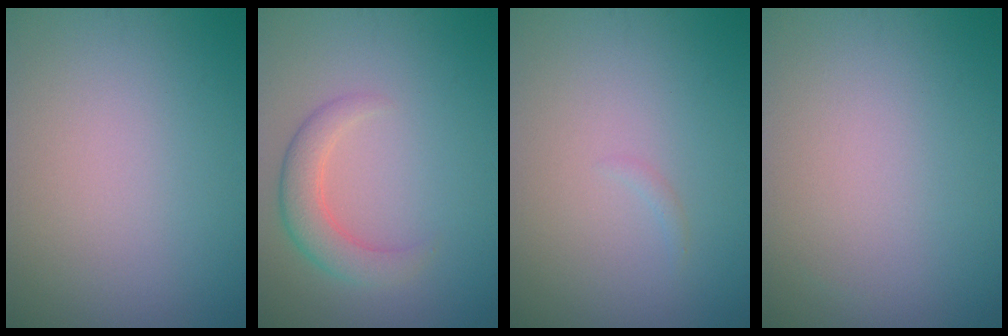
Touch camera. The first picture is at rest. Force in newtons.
{"total": 3.3, "press": 3.3, "slide": 0.3}
{"total": 0.5, "press": 0.5, "slide": 0.1}
{"total": 0.0}